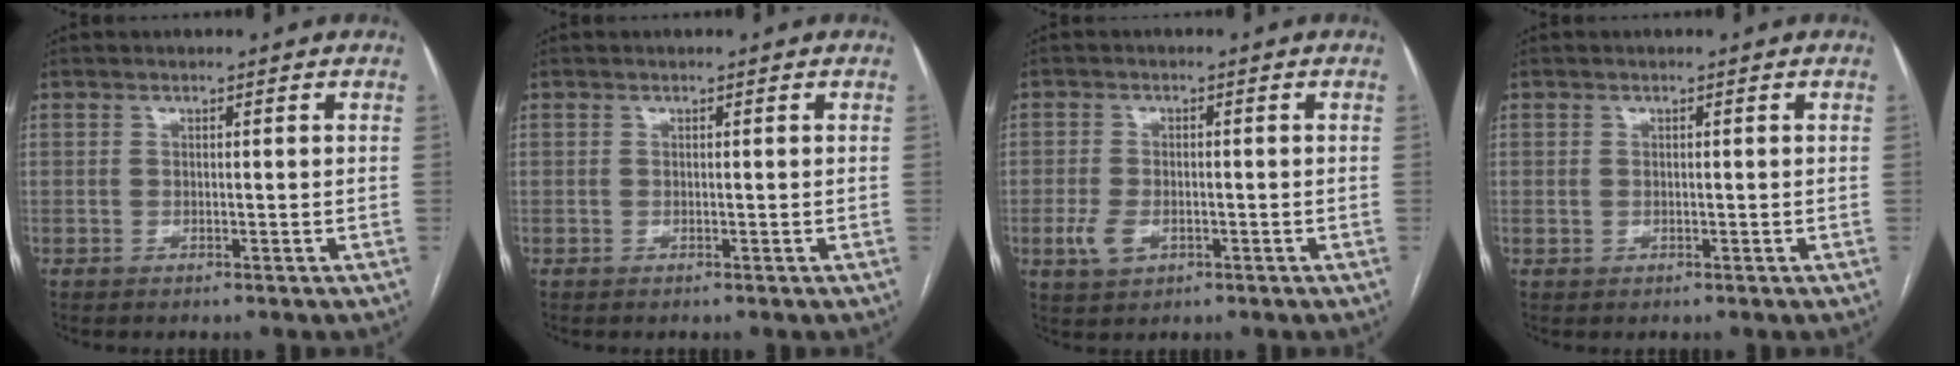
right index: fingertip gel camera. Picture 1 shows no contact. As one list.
[{"total": 0.0}, {"total": 4.0, "force": [-1.4, 2.4, 2.9], "torque": [-0.064, -0.001, -0.019]}, {"total": 0.6, "force": [-0.1, 0.5, 0.2], "torque": [-0.004, 0.000, 0.000]}]